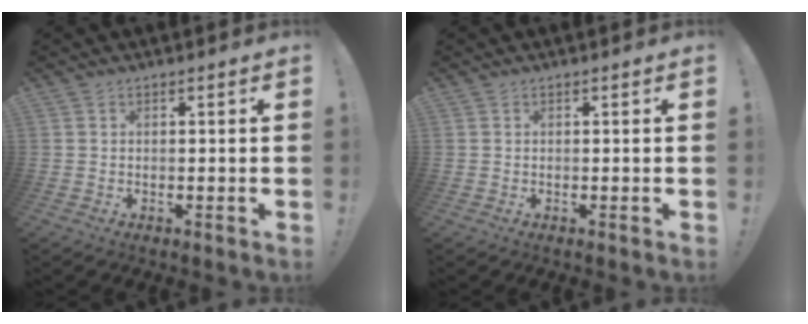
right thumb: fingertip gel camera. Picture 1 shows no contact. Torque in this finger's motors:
{"motor_torque": [0.00, 0.00, 0.00, 0.00, 0.00]}